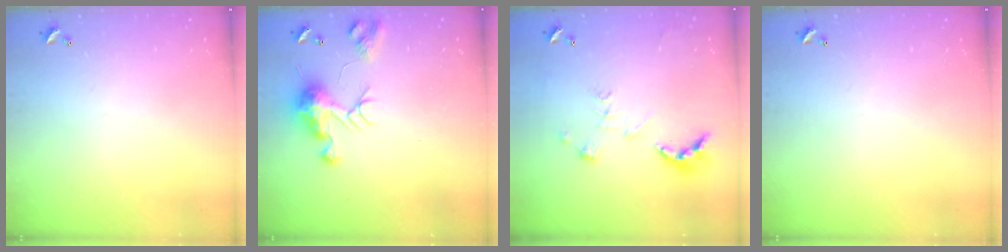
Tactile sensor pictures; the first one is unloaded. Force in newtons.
{"total": 9.0, "press": 9.0, "slide": 0.5}
{"total": 2.4, "press": 1.9, "slide": 1.5}
{"total": 0.0}